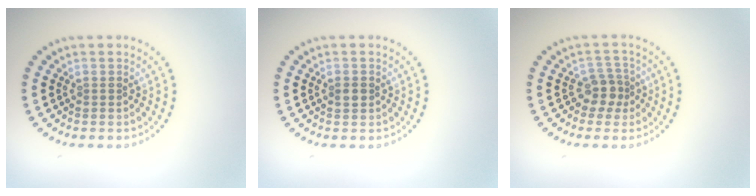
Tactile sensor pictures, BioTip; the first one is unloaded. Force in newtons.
{"total": 1.3, "press": 1.3, "slide": 0.0}
{"total": 2.2, "press": 1.8, "slide": 1.3}